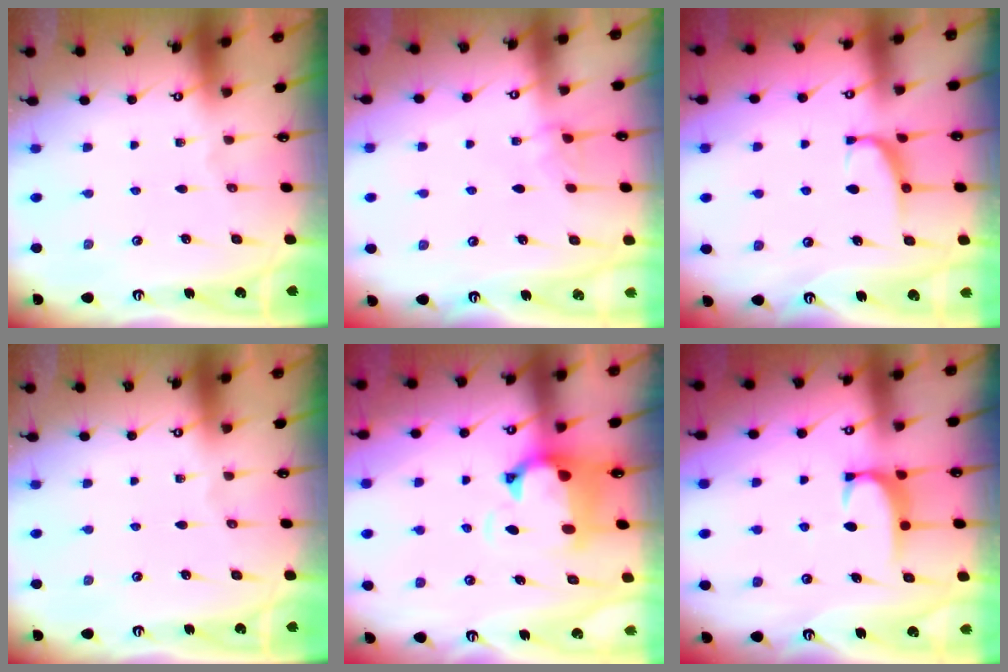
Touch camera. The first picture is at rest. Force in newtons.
{"total": 1.6, "press": 1.6, "slide": 0.4}
{"total": 2.1, "press": 2.0, "slide": 0.6}
{"total": 0.0}
{"total": 1.6, "press": 0.9, "slide": 1.4}
{"total": 1.6, "press": 1.5, "slide": 0.5}